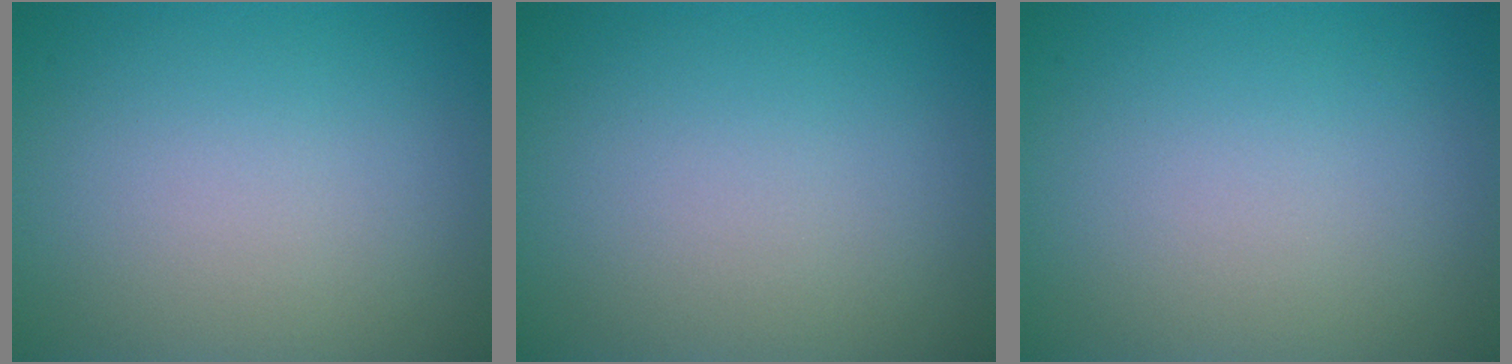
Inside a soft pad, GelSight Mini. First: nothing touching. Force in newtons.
{"total": 0.0}
{"total": 0.0}